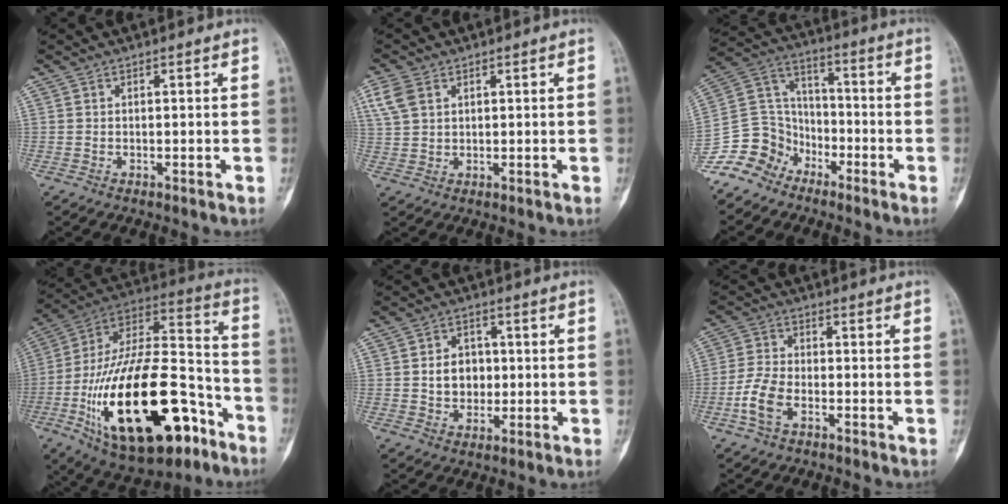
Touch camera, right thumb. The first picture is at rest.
{"total": 5.1, "force": [2.3, 3.4, 3.1], "torque": [-0.069, 0.004, 0.052]}
{"total": 12.0, "force": [-8.5, 8.2, 1.9], "torque": [-0.016, 0.083, -0.168]}
{"total": 35.4, "force": [-14.0, 16.4, 28.1], "torque": [-0.515, 0.058, -0.215]}
{"total": 6.5, "force": [0.2, 5.3, 3.7], "torque": [-0.028, 0.003, 0.002]}
{"total": 6.5, "force": [-2.8, 3.6, 4.7], "torque": [-0.104, 0.016, -0.061]}